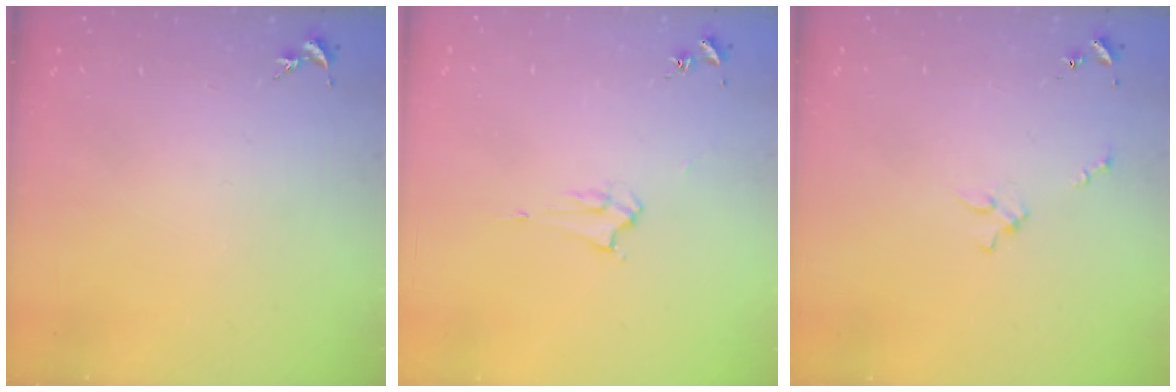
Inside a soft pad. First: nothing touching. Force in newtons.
{"total": 2.1, "press": 2.1, "slide": 0.2}
{"total": 2.3, "press": 2.2, "slide": 0.3}